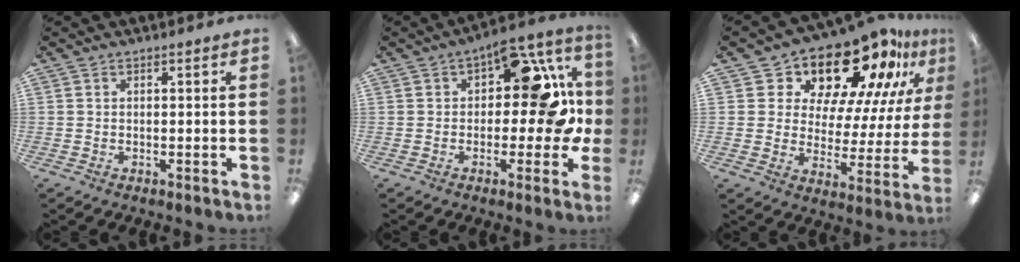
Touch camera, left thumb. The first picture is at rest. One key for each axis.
{"total": 15.7, "fx": 3.2, "fy": 7.4, "fz": 13.5, "tx": -0.169, "ty": -0.015, "tz": 0.048}
{"total": 18.3, "fx": 14.5, "fy": 7.6, "fz": 8.3, "tx": -0.134, "ty": -0.116, "tz": 0.241}